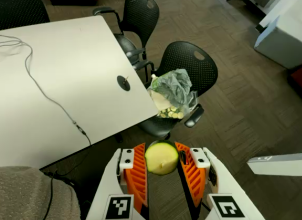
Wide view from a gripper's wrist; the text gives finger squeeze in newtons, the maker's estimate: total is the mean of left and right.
{"total": 11.3, "left": 11.4, "right": 11.3}